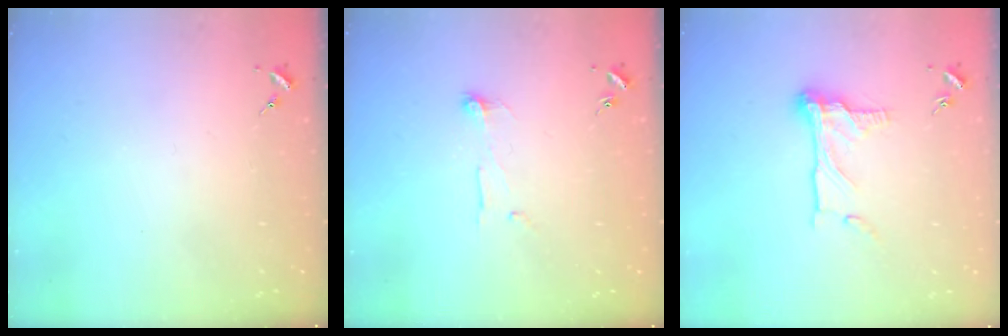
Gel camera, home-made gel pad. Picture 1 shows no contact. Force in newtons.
{"total": 6.2, "press": 6.2, "slide": 0.4}
{"total": 11.4, "press": 11.4, "slide": 0.9}